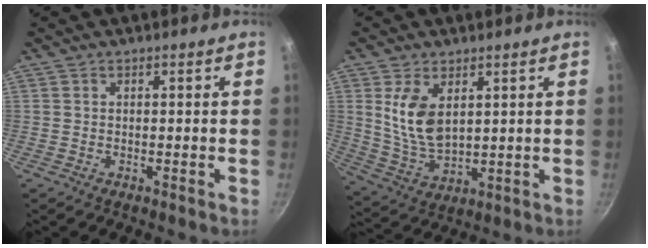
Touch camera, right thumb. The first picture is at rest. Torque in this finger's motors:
{"motor_torque": [1.34, 1.36, 1.33, 0.42, 0.32]}